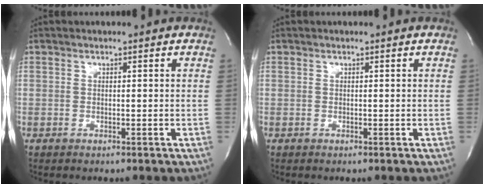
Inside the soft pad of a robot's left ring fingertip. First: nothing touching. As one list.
[{"total": 0.0}]